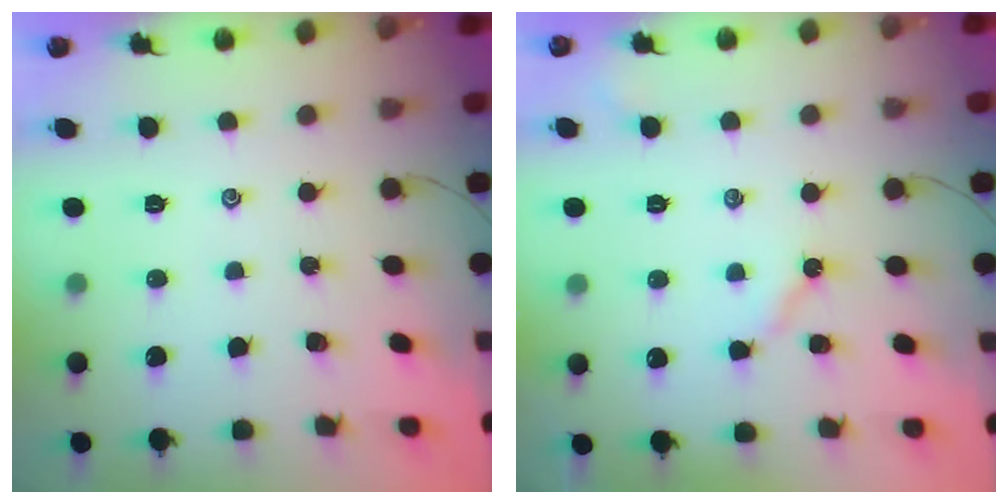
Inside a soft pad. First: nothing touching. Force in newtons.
{"total": 4.0, "press": 4.0, "slide": 0.5}